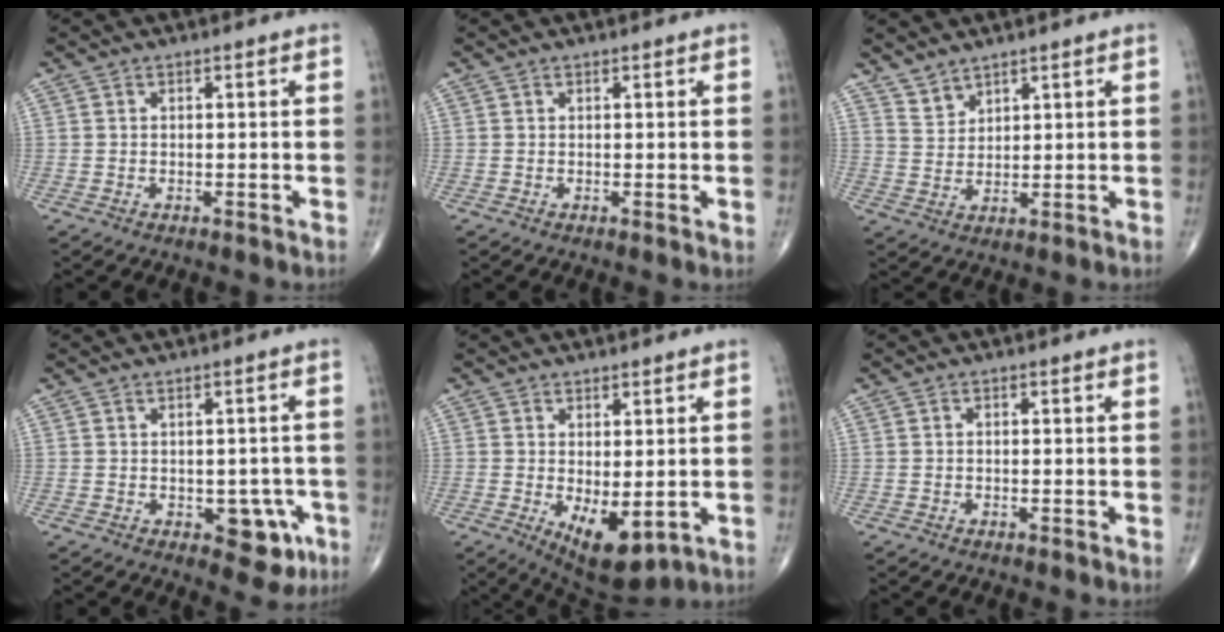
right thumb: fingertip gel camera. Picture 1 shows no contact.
{"total": 0.5, "force": [0.2, 0.2, 0.4], "torque": [-0.010, -0.002, 0.002]}
{"total": 3.3, "force": [3.0, 1.5, 0.5], "torque": [0.004, -0.022, 0.060]}
{"total": 6.7, "force": [-2.3, 4.0, 4.9], "torque": [-0.024, 0.008, -0.022]}
{"total": 8.7, "force": [-1.6, 4.1, 7.5], "torque": [-0.102, -0.017, -0.007]}
{"total": 0.0}